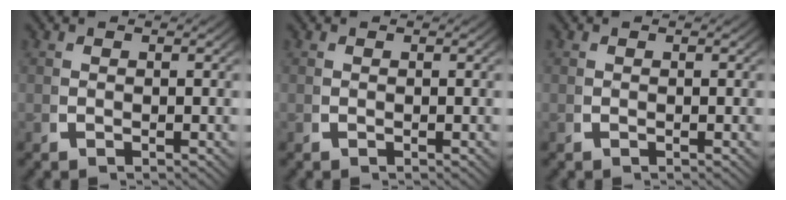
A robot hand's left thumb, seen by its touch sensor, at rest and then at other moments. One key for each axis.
{"total": 0.0}
{"total": 0.0}